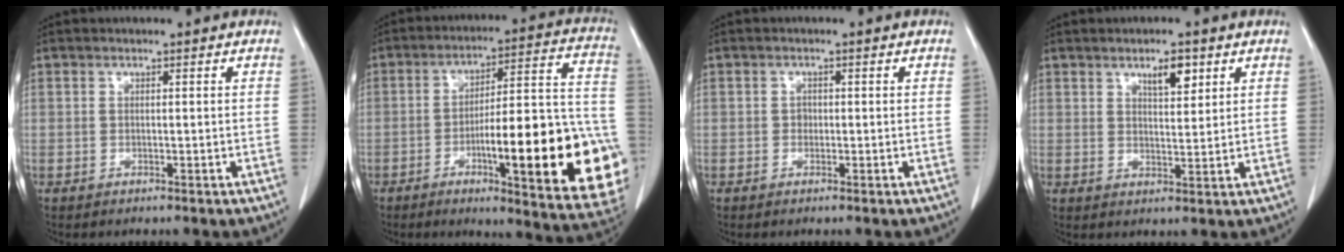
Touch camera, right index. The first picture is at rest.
{"total": 25.3, "force": [-7.3, 3.8, 23.9], "torque": [-0.247, 0.014, -0.092]}
{"total": 0.9, "force": [-0.1, 0.8, 0.4], "torque": [-0.004, 0.003, -0.003]}
{"total": 4.2, "force": [2.5, 1.3, 3.1], "torque": [-0.052, -0.002, 0.042]}